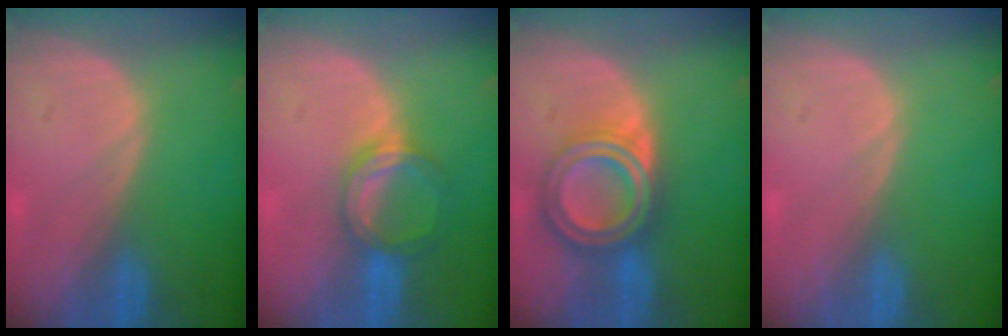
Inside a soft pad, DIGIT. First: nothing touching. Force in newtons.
{"total": 5.2, "press": 5.0, "slide": 1.5}
{"total": 7.7, "press": 7.6, "slide": 0.5}
{"total": 0.0}